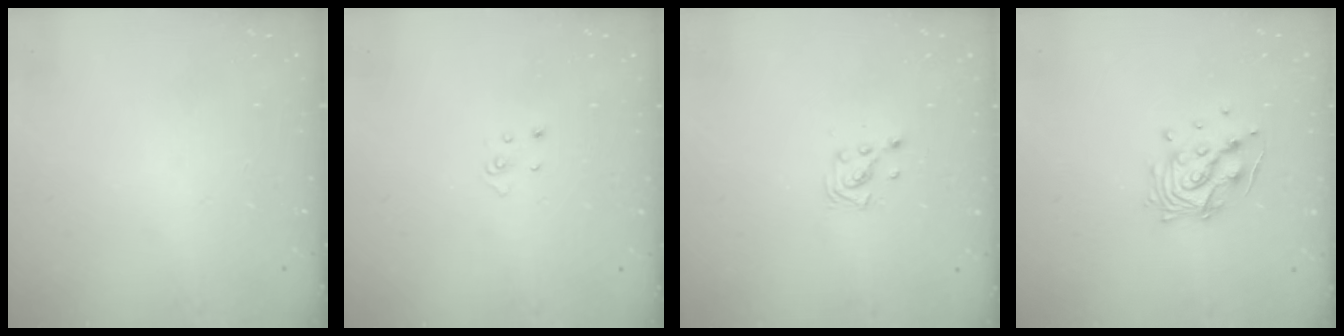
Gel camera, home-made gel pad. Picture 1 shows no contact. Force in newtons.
{"total": 3.0, "press": 2.9, "slide": 0.3}
{"total": 3.0, "press": 3.0, "slide": 0.5}
{"total": 12.0, "press": 11.9, "slide": 1.2}